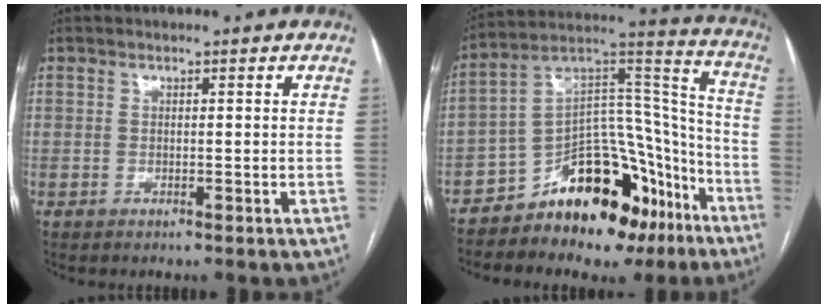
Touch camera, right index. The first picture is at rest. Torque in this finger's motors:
{"motor_torque": [0.68, -0.73, 0.67, 0.12]}